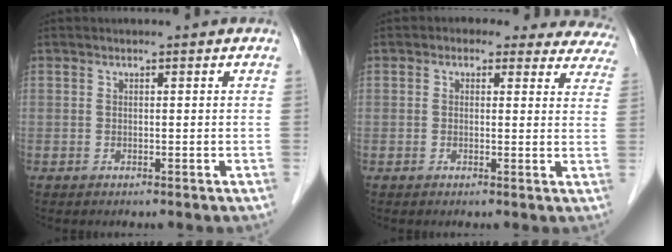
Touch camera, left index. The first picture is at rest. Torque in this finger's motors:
{"motor_torque": [1.00, -1.14, 0.11, 0.00]}